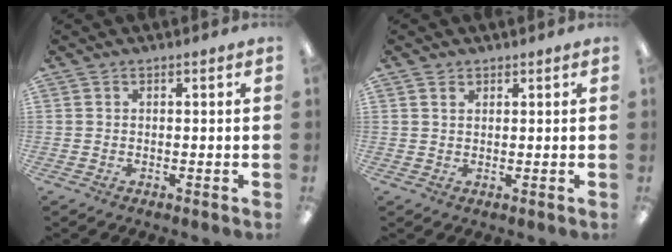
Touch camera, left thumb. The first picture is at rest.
{"total": 1.5, "force": [1.1, 0.9, 0.5], "torque": [-0.012, 0.000, 0.021]}